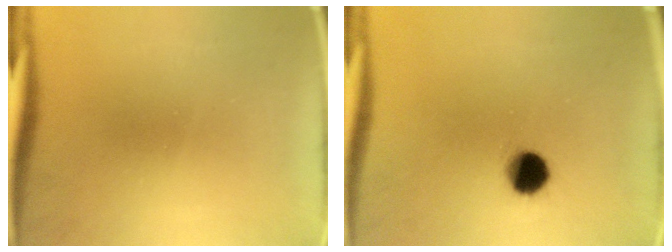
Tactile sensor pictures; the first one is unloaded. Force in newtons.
{"total": 6.6}